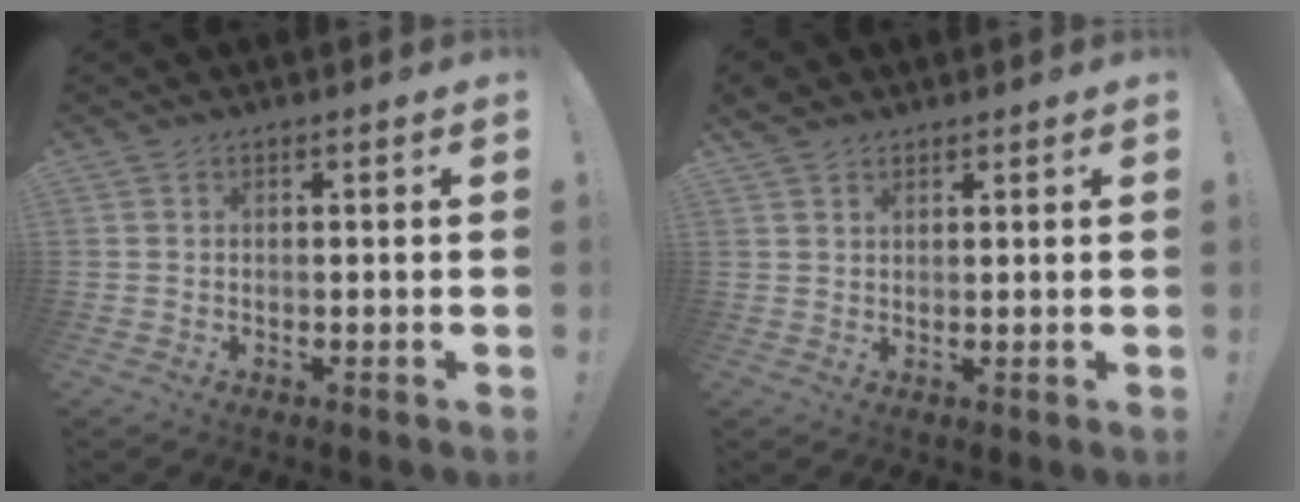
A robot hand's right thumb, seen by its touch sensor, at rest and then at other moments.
{"total": 2.6, "force": [2.1, 1.4, 0.6], "torque": [-0.002, -0.014, 0.038]}